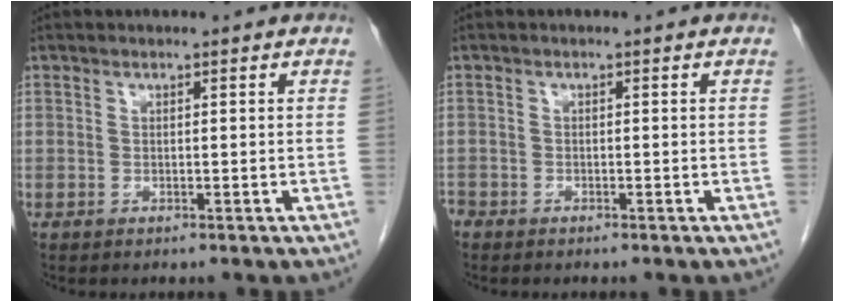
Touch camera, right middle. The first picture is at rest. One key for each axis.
{"total": 1.4, "fx": -1.2, "fy": 0.7, "fz": 0.3, "tx": -0.009, "ty": 0.001, "tz": -0.022}